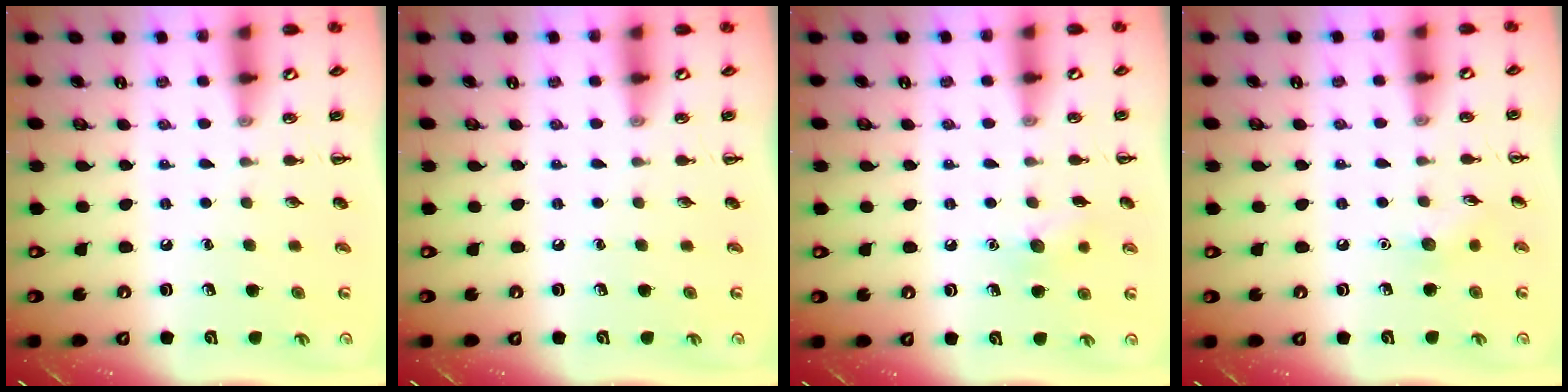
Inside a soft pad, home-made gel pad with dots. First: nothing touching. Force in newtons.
{"total": 0.0}
{"total": 7.3, "press": 7.1, "slide": 1.6}
{"total": 5.9, "press": 5.7, "slide": 1.6}